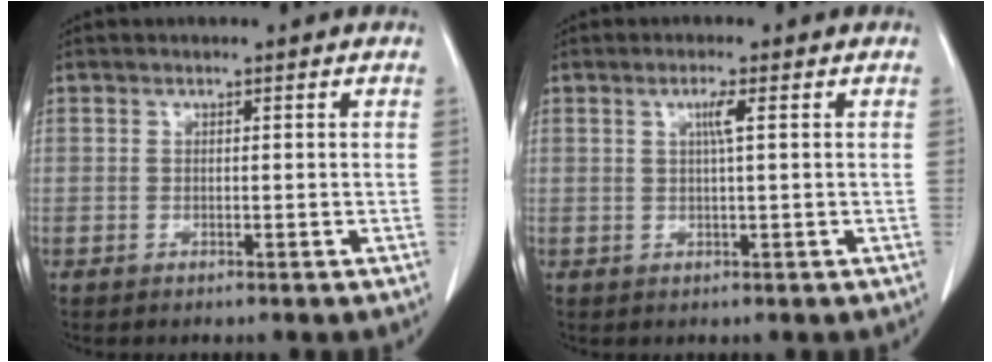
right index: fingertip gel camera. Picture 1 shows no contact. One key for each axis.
{"total": 2.1, "fx": 0.6, "fy": -0.3, "fz": 2.0, "tx": -0.039, "ty": 0.001, "tz": 0.011}